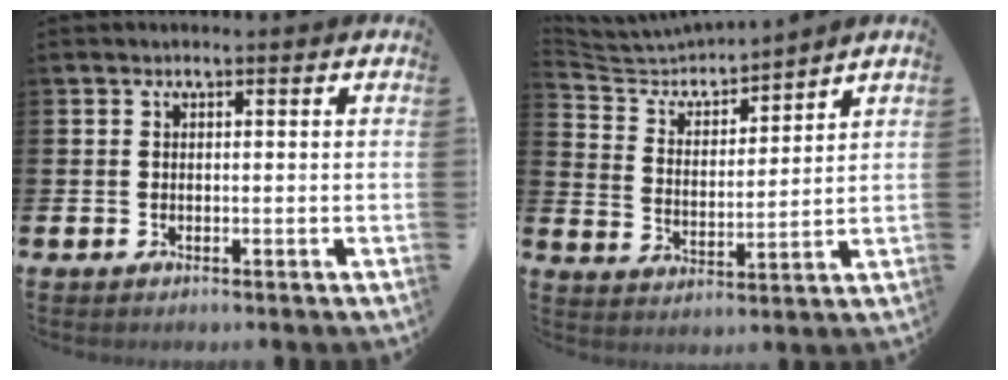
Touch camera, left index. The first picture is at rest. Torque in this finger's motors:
{"motor_torque": [0.42, -0.49, 0.11, 0.03]}